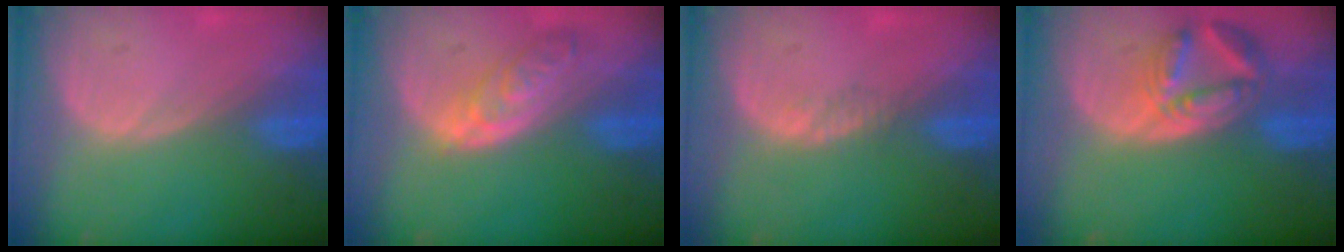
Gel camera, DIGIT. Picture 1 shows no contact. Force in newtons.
{"total": 5.9, "press": 5.4, "slide": 2.5}
{"total": 1.1, "press": 0.9, "slide": 0.7}
{"total": 7.9, "press": 7.0, "slide": 3.6}